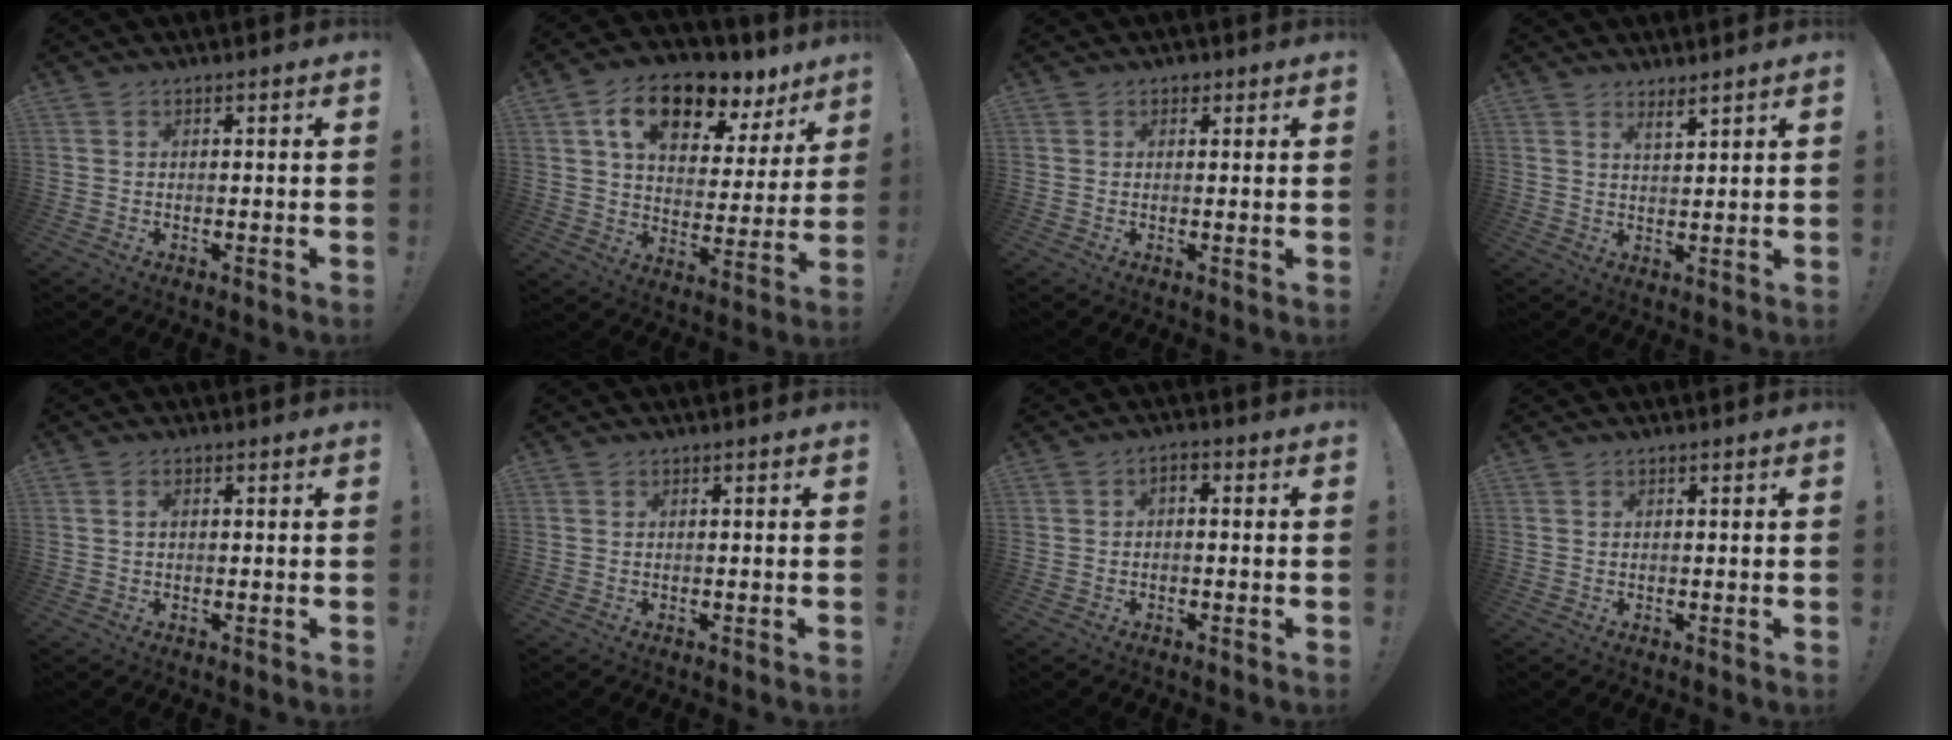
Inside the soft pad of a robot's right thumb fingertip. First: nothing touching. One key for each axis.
{"total": 16.1, "fx": 9.2, "fy": 8.8, "fz": 9.9, "tx": -0.157, "ty": -0.043, "tz": 0.161}
{"total": 1.5, "fx": 0.9, "fy": 1.0, "fz": 0.6, "tx": 0.004, "ty": -0.005, "tz": 0.014}
{"total": 3.5, "fx": 3.1, "fy": 0.3, "fz": 1.6, "tx": -0.020, "ty": -0.023, "tz": 0.050}
{"total": 1.2, "fx": 0.3, "fy": 0.7, "fz": 0.9, "tx": -0.019, "ty": 0.004, "tz": 0.005}
{"total": 0.0}
{"total": 1.7, "fx": -1.0, "fy": 0.8, "fz": 1.1, "tx": -0.023, "ty": 0.009, "tz": -0.017}
{"total": 0.0}